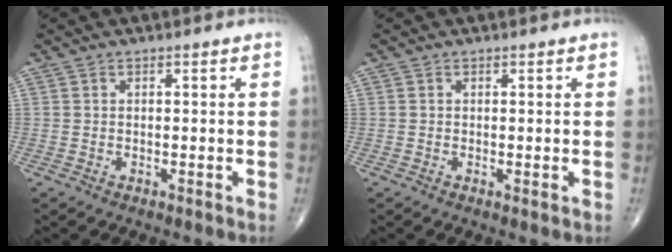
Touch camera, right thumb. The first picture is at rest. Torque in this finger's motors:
{"motor_torque": [-0.24, 0.04, 0.00, -0.14, -0.03]}